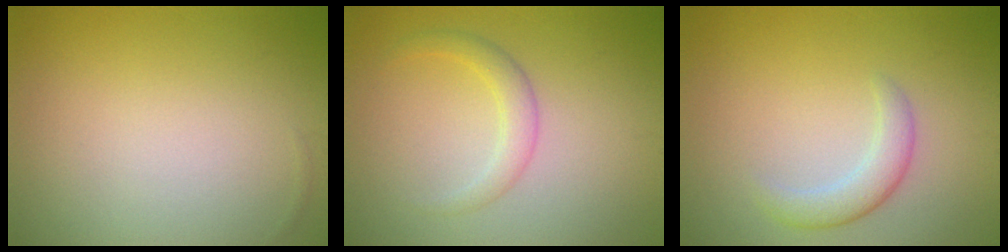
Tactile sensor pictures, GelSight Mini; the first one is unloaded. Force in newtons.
{"total": 1.5, "press": 1.5, "slide": 0.1}
{"total": 2.5, "press": 2.5, "slide": 0.2}